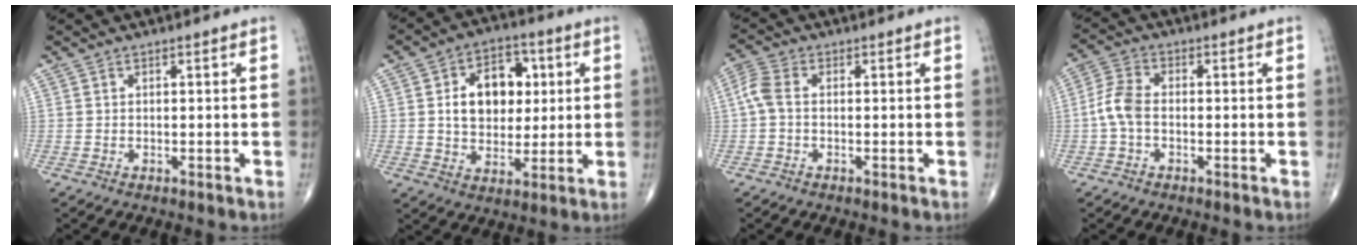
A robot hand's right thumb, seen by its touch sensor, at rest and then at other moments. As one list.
[{"total": 13.0, "force": [2.3, 9.2, 8.9], "torque": [-0.098, 0.006, 0.038]}, {"total": 4.1, "force": [-0.2, 2.4, 3.3], "torque": [-0.086, 0.012, -0.013]}, {"total": 5.4, "force": [-1.0, 3.1, 4.3], "torque": [-0.098, 0.017, -0.028]}]